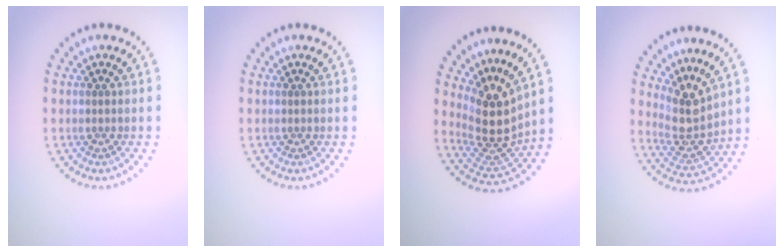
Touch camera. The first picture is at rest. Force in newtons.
{"total": 0.0}
{"total": 4.7, "press": 3.5, "slide": 3.2}
{"total": 3.8, "press": 2.8, "slide": 2.5}